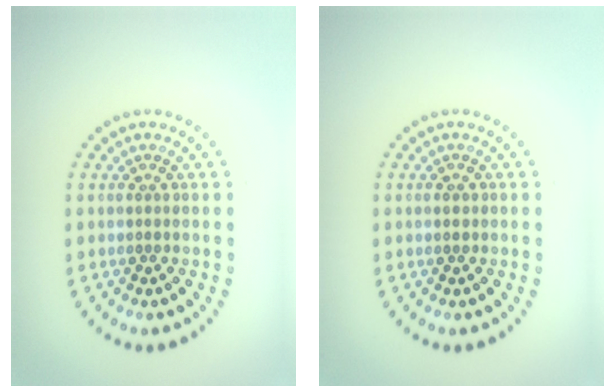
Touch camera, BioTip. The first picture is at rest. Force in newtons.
{"total": 0.9, "press": 0.9, "slide": 0.2}